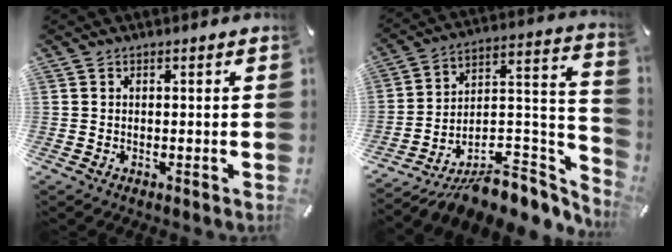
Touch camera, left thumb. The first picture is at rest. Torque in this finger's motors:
{"motor_torque": [-1.23, 3.45, 0.59, 2.18, 0.06]}